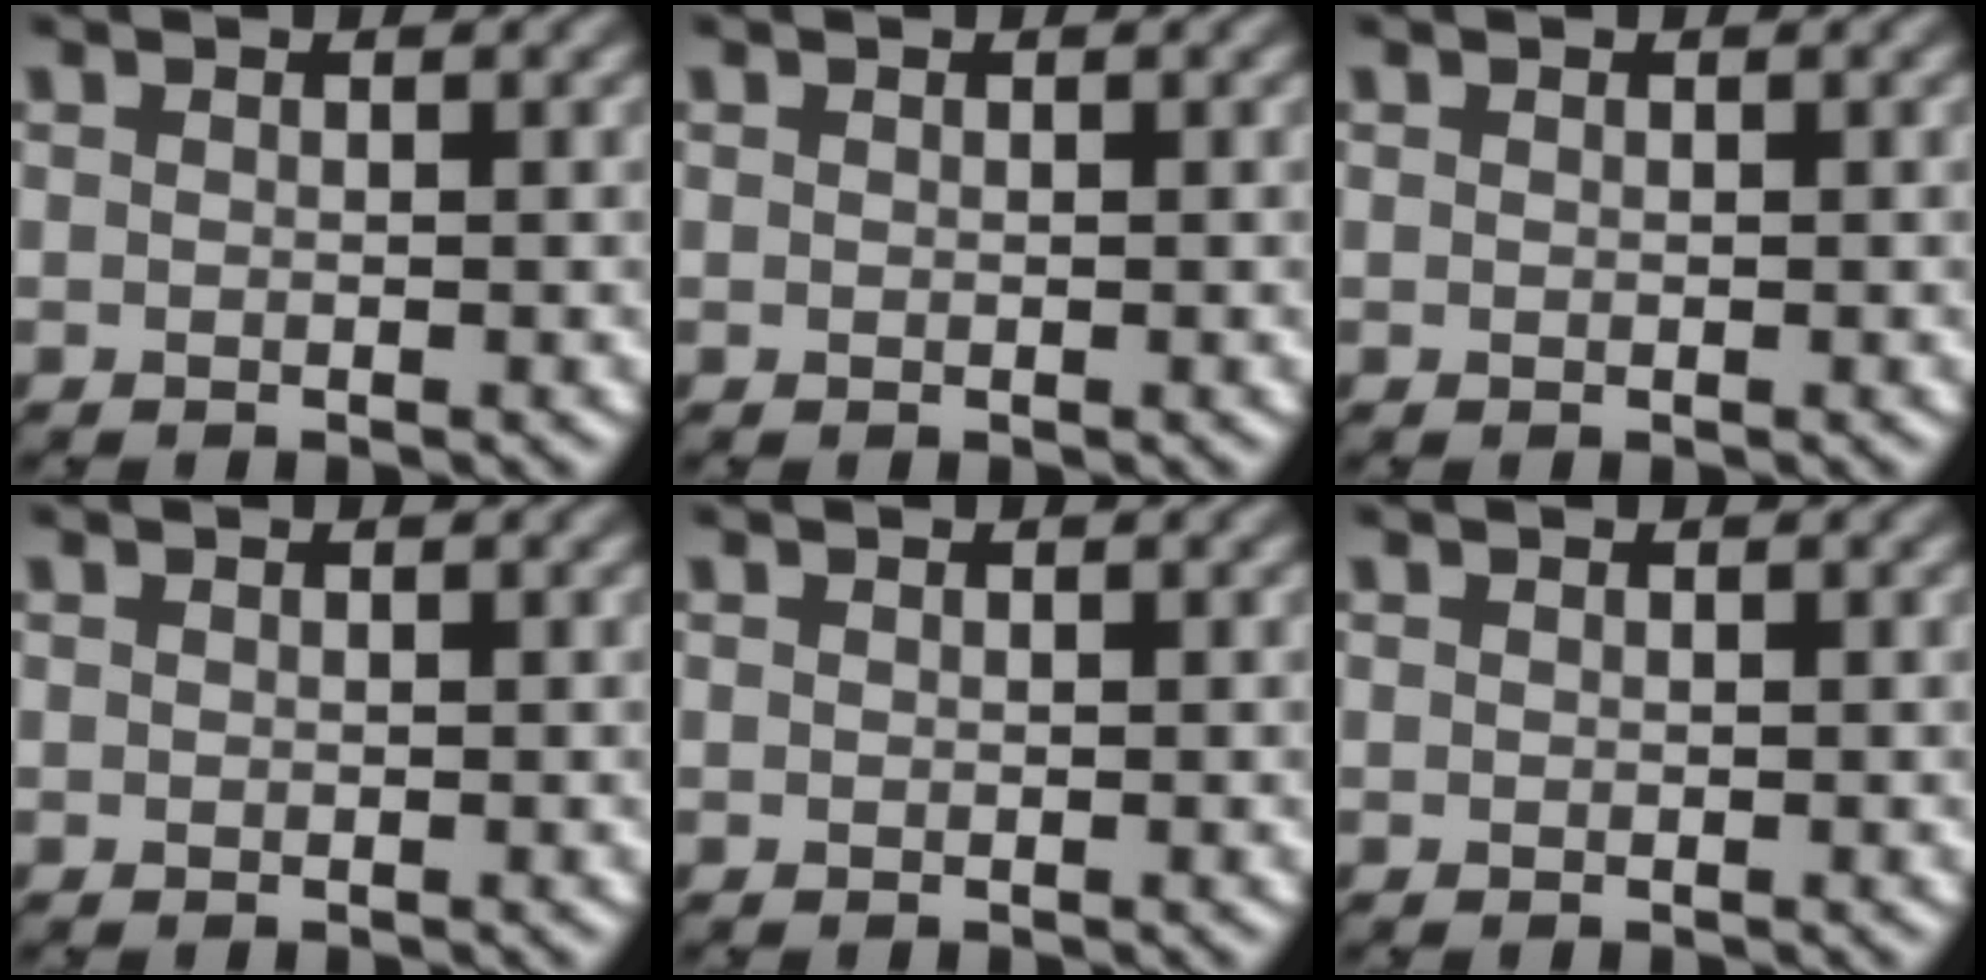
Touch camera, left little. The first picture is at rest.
{"total": 0.0}
{"total": 0.0}
{"total": 0.0}
{"total": 0.0}
{"total": 0.0}